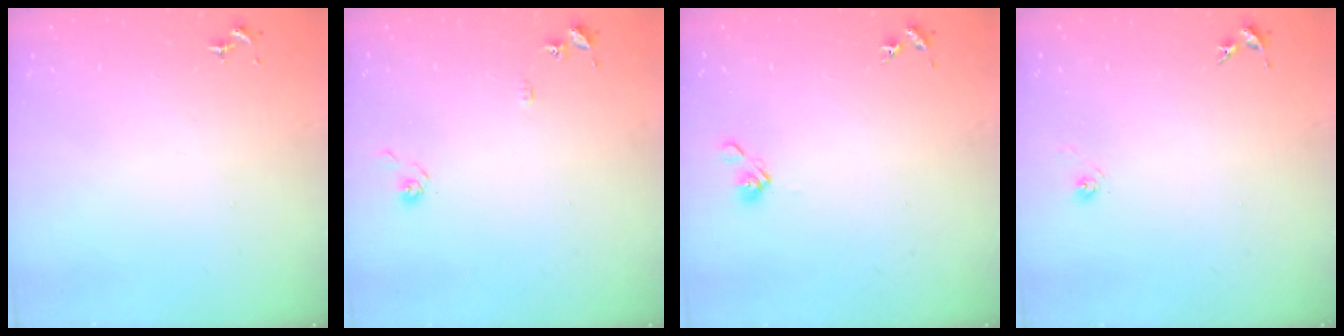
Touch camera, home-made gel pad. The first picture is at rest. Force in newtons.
{"total": 7.2, "press": 7.2, "slide": 0.7}
{"total": 5.2, "press": 4.8, "slide": 2.1}
{"total": 3.2, "press": 2.7, "slide": 1.7}